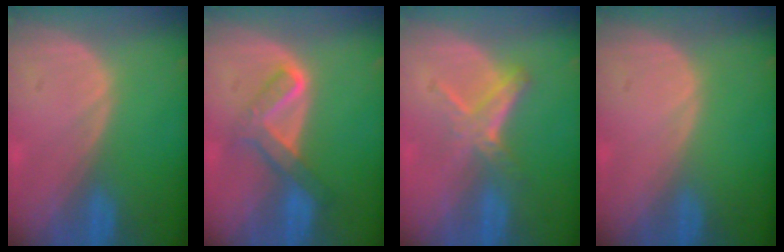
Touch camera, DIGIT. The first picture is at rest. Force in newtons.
{"total": 5.4, "press": 5.4, "slide": 0.7}
{"total": 4.9, "press": 4.8, "slide": 0.9}
{"total": 0.0}